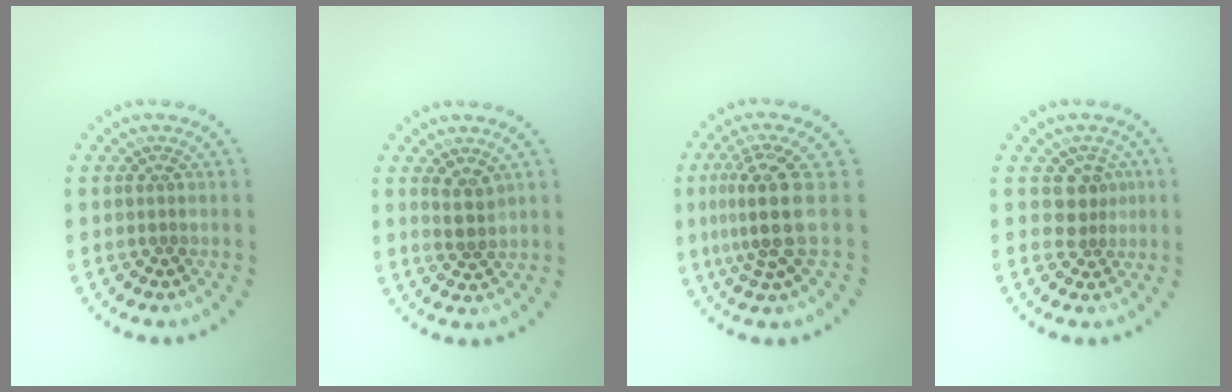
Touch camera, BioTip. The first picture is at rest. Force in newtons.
{"total": 1.7, "press": 1.4, "slide": 1.0}
{"total": 4.2, "press": 3.1, "slide": 2.8}
{"total": 2.2, "press": 1.7, "slide": 1.4}